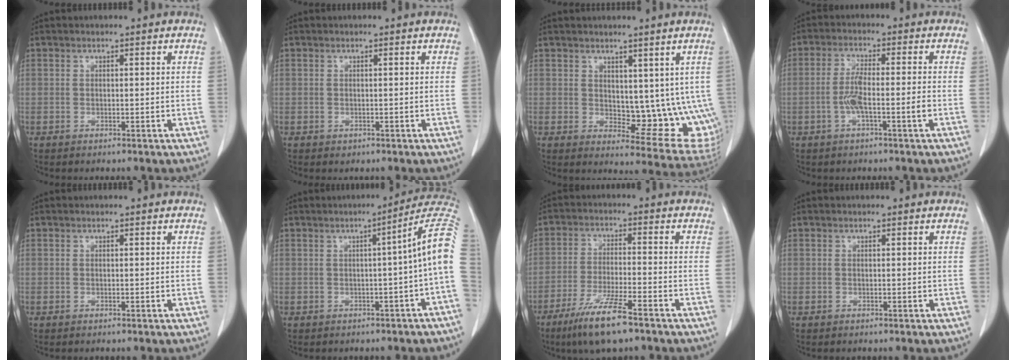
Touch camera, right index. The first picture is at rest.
{"total": 0.0}
{"total": 11.3, "force": [2.1, 6.0, 9.3], "torque": [-0.095, -0.011, 0.047]}
{"total": 5.0, "force": [-1.6, 0.2, 4.7], "torque": [-0.092, 0.009, -0.027]}
{"total": 0.0}
{"total": 8.3, "force": [-0.8, -1.1, 8.2], "torque": [-0.089, 0.020, -0.020]}
{"total": 9.3, "force": [-6.3, 0.6, 6.8], "torque": [-0.135, -0.024, -0.114]}
{"total": 0.0}